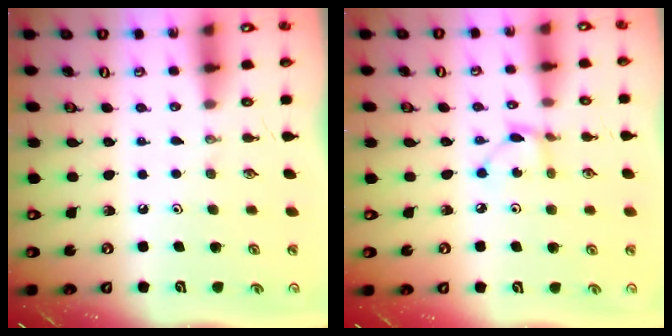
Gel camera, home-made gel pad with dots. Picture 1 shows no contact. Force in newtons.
{"total": 2.6, "press": 2.6, "slide": 0.2}